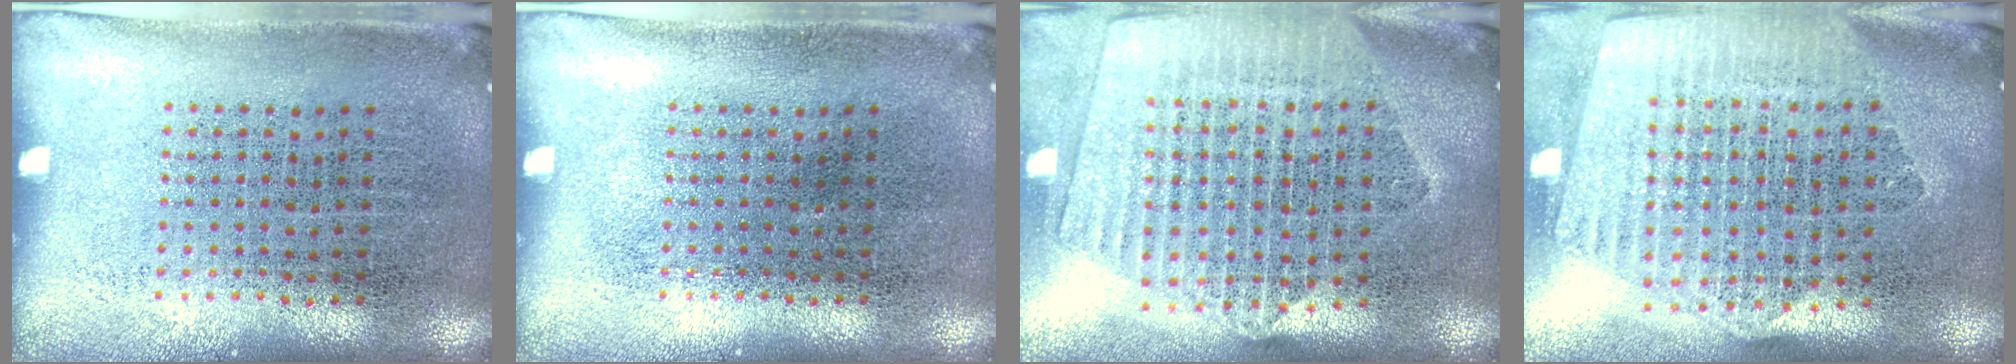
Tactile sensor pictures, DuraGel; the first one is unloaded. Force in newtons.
{"total": 0.0}
{"total": 2.3, "press": 2.0, "slide": 1.1}
{"total": 2.4, "press": 2.2, "slide": 1.1}